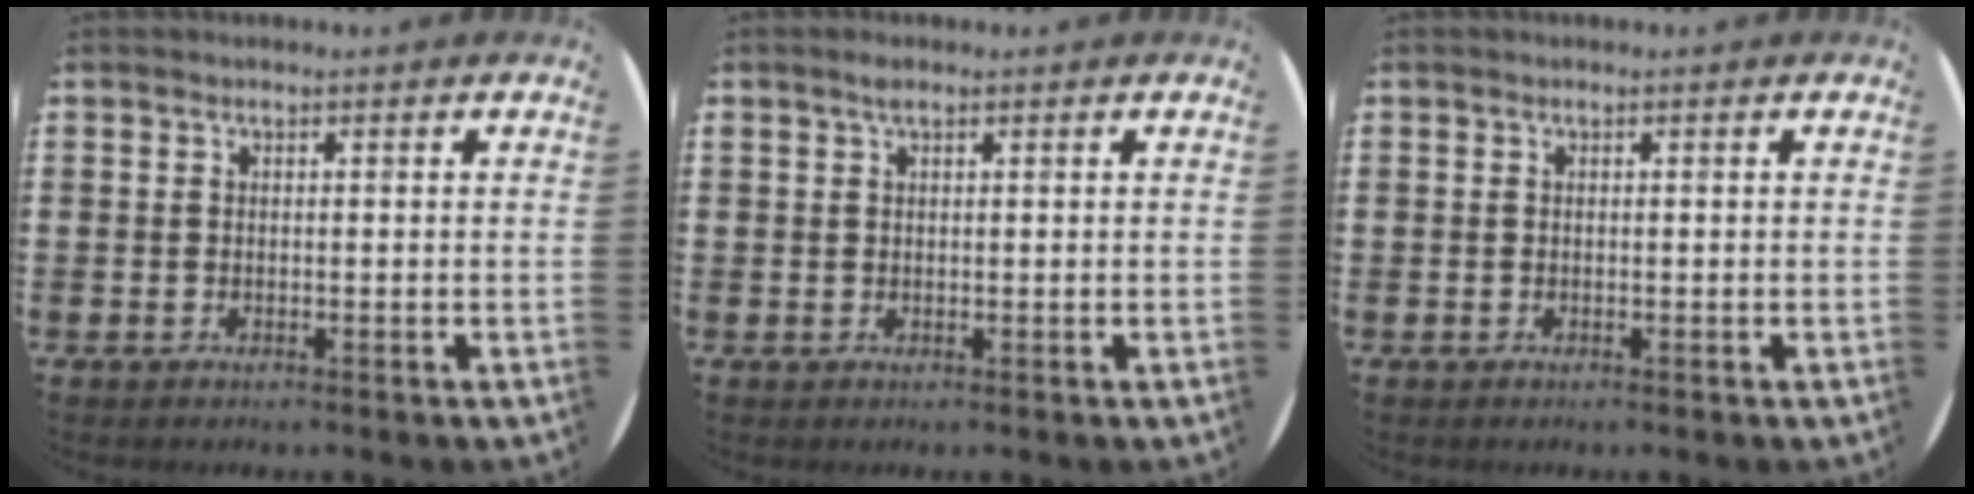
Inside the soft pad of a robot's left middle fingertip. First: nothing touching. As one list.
[{"total": 1.0, "force": [0.7, 0.3, 0.7], "torque": [-0.014, 0.004, 0.011]}, {"total": 0.0}]